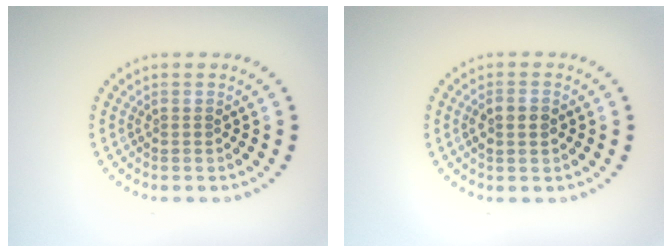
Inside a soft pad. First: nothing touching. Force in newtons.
{"total": 1.9, "press": 1.9, "slide": 0.1}